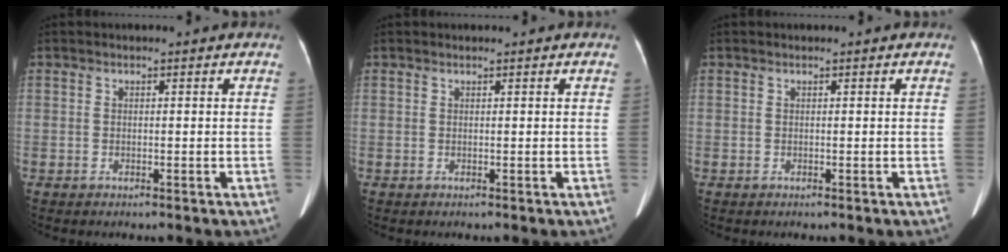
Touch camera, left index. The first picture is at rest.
{"total": 0.0}
{"total": 0.0}